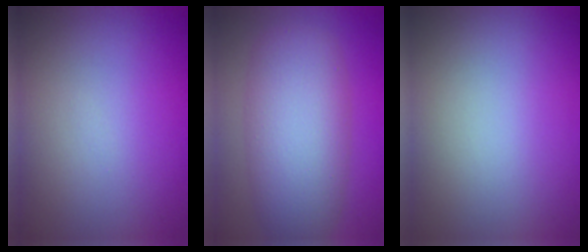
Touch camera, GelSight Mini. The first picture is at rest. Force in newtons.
{"total": 7.8, "press": 7.8, "slide": 0.4}
{"total": 0.0}